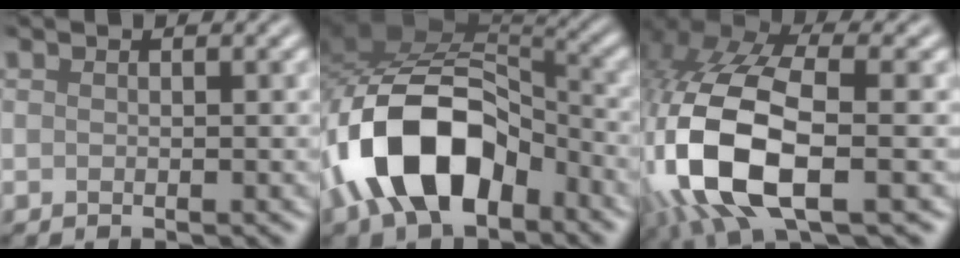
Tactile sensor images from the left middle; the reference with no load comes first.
{"total": 12.0, "force": [-5.2, 6.9, 8.3], "torque": [-0.159, 0.004, -0.097]}
{"total": 13.5, "force": [-3.1, 6.9, 11.2], "torque": [-0.268, -0.013, -0.052]}